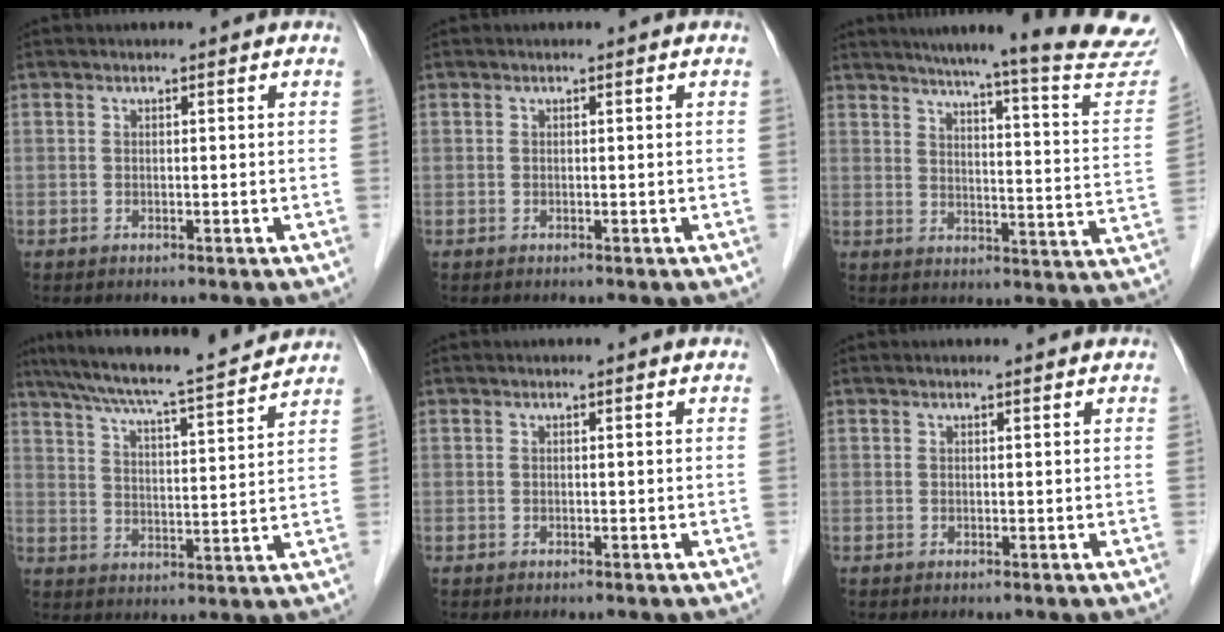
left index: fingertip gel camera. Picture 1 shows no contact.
{"total": 0.0}
{"total": 25.2, "force": [22.8, -0.3, 10.6], "torque": [-0.148, -0.085, 0.271]}
{"total": 16.9, "force": [15.3, 0.0, 7.2], "torque": [-0.128, 0.004, 0.224]}
{"total": 0.8, "force": [0.7, 0.0, 0.2], "torque": [-0.009, 0.002, 0.010]}
{"total": 1.6, "force": [1.5, -0.1, 0.4], "torque": [-0.009, 0.005, 0.020]}